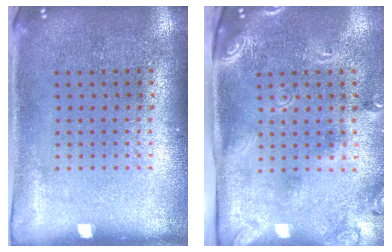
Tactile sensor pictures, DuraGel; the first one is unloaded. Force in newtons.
{"total": 2.5, "press": 1.7, "slide": 1.9}